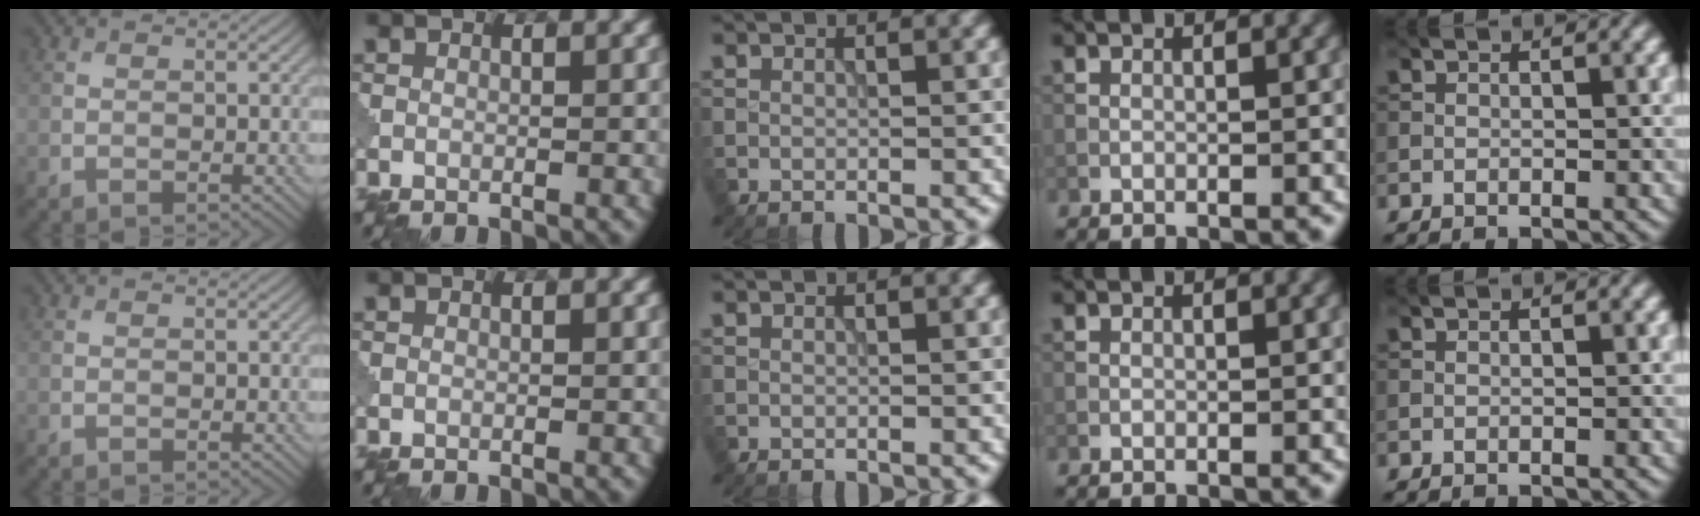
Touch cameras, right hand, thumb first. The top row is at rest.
{}